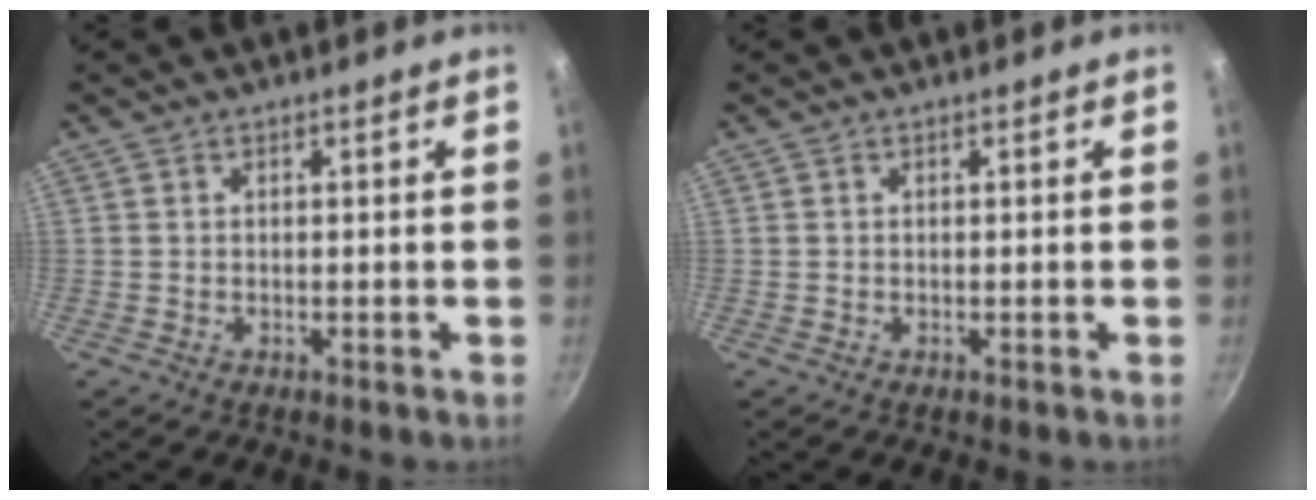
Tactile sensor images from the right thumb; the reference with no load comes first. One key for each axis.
{"total": 0.0}